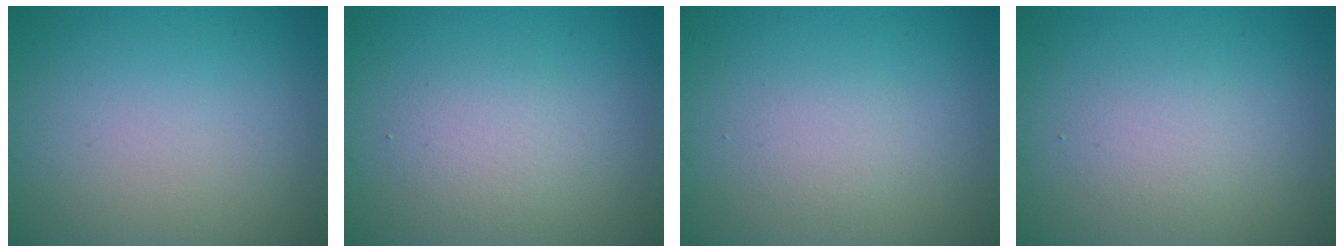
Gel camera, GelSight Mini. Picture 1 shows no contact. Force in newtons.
{"total": 2.2, "press": 2.2, "slide": 0.1}
{"total": 1.3, "press": 1.3, "slide": 0.0}
{"total": 1.6, "press": 1.6, "slide": 0.1}